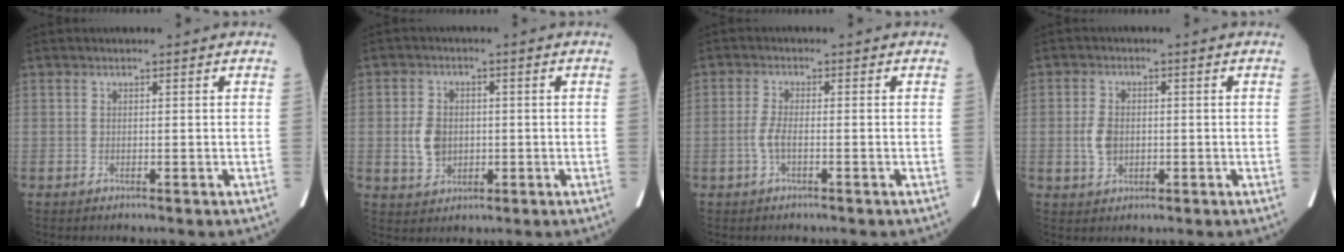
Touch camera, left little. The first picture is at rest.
{"total": 5.1, "force": [-0.5, 4.2, 2.9], "torque": [-0.066, 0.006, 0.001]}
{"total": 2.4, "force": [-0.8, 0.6, 2.2], "torque": [-0.056, -0.002, -0.020]}
{"total": 3.6, "force": [-0.5, 2.8, 2.3], "torque": [-0.055, 0.004, -0.005]}